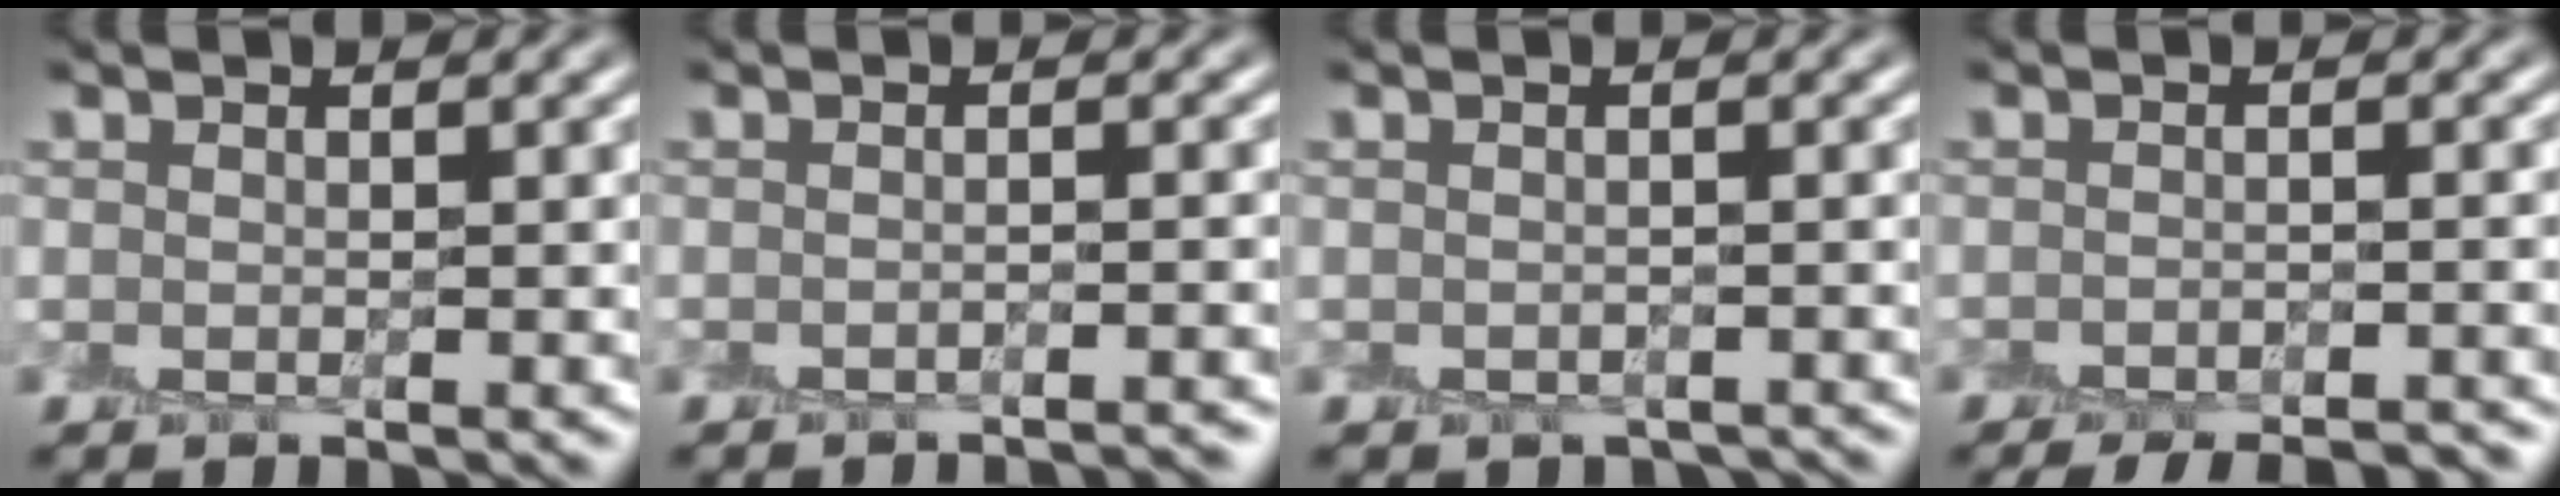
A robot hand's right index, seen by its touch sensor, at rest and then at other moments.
{"total": 2.1, "force": [-2.0, 0.0, 0.6], "torque": [0.005, 0.001, -0.027]}
{"total": 1.5, "force": [-1.4, 0.5, 0.2], "torque": [0.001, -0.012, -0.021]}
{"total": 6.4, "force": [-5.7, 1.6, 2.5], "torque": [-0.022, -0.002, -0.060]}